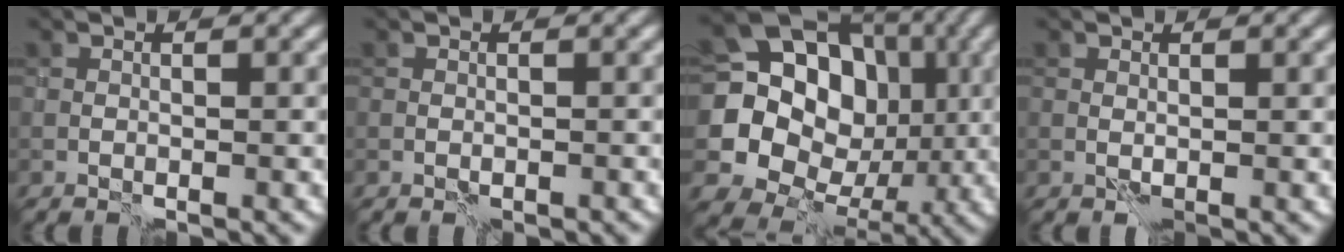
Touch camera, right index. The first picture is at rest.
{"total": 0.6, "force": [-0.3, 0.5, 0.1], "torque": [0.002, -0.006, -0.003]}
{"total": 15.0, "force": [0.9, 13.0, 7.4], "torque": [-0.140, 0.008, -0.001]}
{"total": 0.6, "force": [0.6, -0.1, 0.1], "torque": [0.002, 0.003, 0.012]}